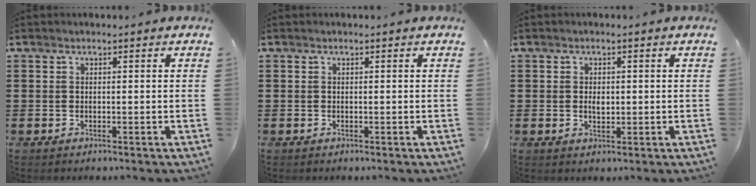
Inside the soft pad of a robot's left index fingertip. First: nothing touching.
{"total": 0.0}
{"total": 1.7, "force": [0.1, 0.9, 1.5], "torque": [-0.030, 0.005, 0.001]}